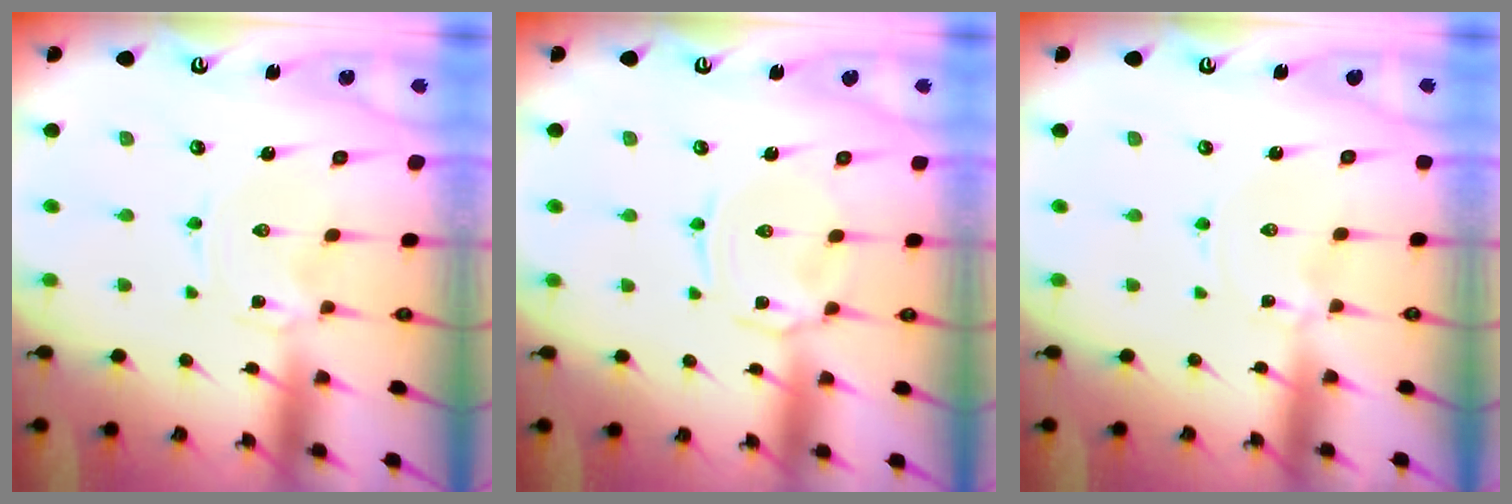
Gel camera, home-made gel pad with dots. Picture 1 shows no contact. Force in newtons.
{"total": 2.2, "press": 2.2, "slide": 0.6}
{"total": 0.0}